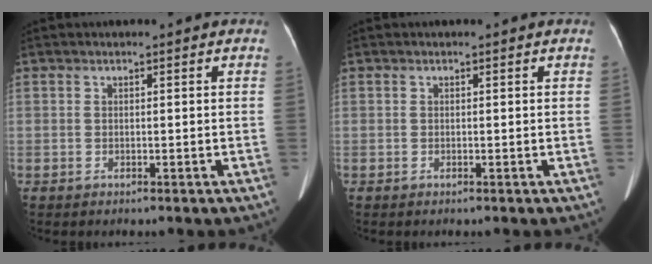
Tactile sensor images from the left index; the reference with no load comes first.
{"total": 0.0}